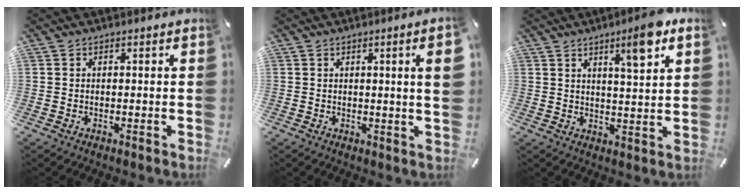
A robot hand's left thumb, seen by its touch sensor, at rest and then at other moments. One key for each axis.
{"total": 5.6, "fx": 1.0, "fy": 0.2, "fz": 5.5, "tx": -0.090, "ty": -0.009, "tz": 0.016}
{"total": 8.9, "fx": 5.6, "fy": 1.6, "fz": 6.8, "tx": -0.095, "ty": -0.030, "tz": 0.086}